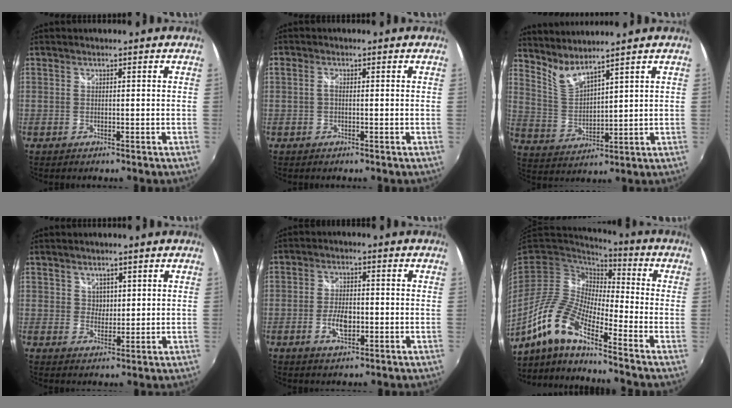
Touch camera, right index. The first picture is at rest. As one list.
[{"total": 1.1, "force": [-0.1, 0.6, 0.9], "torque": [-0.019, 0.004, -0.005]}, {"total": 6.0, "force": [5.5, 0.2, 2.5], "torque": [-0.052, -0.015, 0.116]}, {"total": 2.6, "force": [1.5, 2.0, 0.6], "torque": [-0.001, 0.003, 0.028]}, {"total": 5.1, "force": [-1.5, 2.5, 4.2], "torque": [-0.089, -0.001, -0.026]}, {"total": 13.1, "force": [-8.6, 2.9, 9.5], "torque": [-0.183, -0.002, -0.184]}]